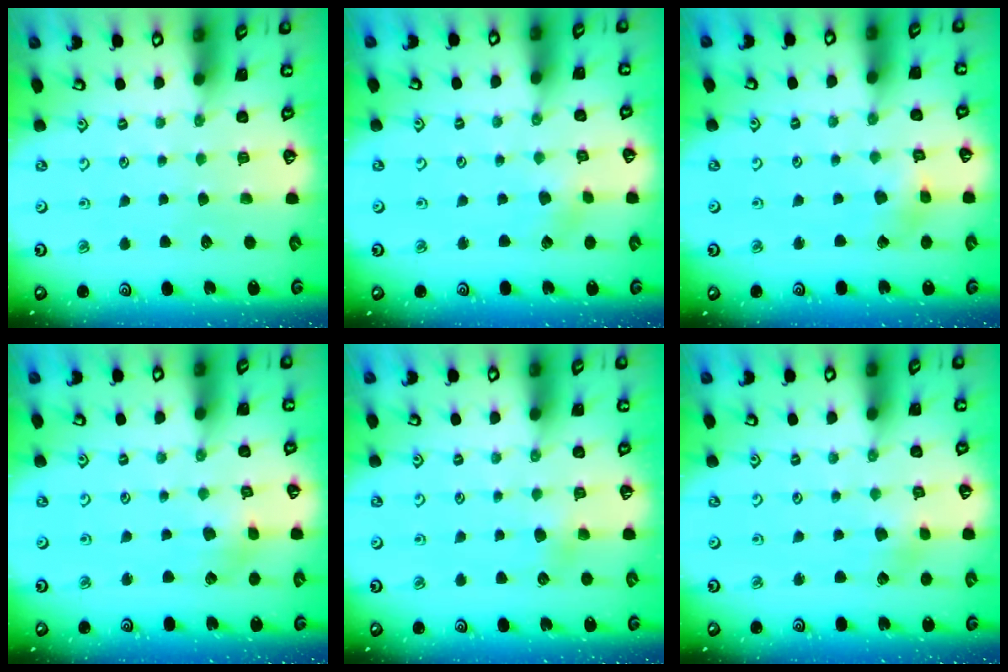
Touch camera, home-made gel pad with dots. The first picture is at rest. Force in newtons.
{"total": 2.0, "press": 1.9, "slide": 0.6}
{"total": 3.1, "press": 3.1, "slide": 0.2}
{"total": 2.8, "press": 2.8, "slide": 0.4}
{"total": 2.9, "press": 2.9, "slide": 0.3}
{"total": 2.0, "press": 1.9, "slide": 0.3}